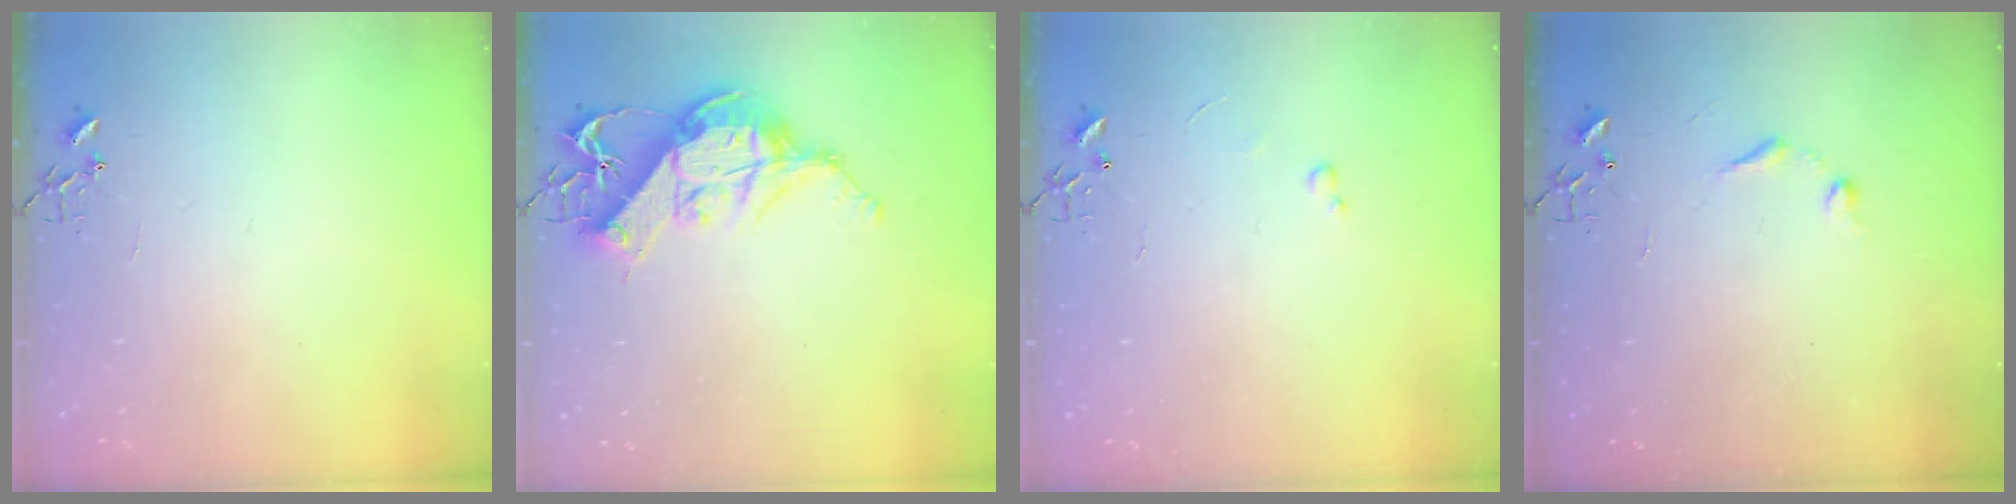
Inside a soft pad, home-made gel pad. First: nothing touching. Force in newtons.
{"total": 15.3, "press": 15.1, "slide": 2.1}
{"total": 2.4, "press": 2.3, "slide": 0.4}
{"total": 7.1, "press": 7.1, "slide": 0.8}